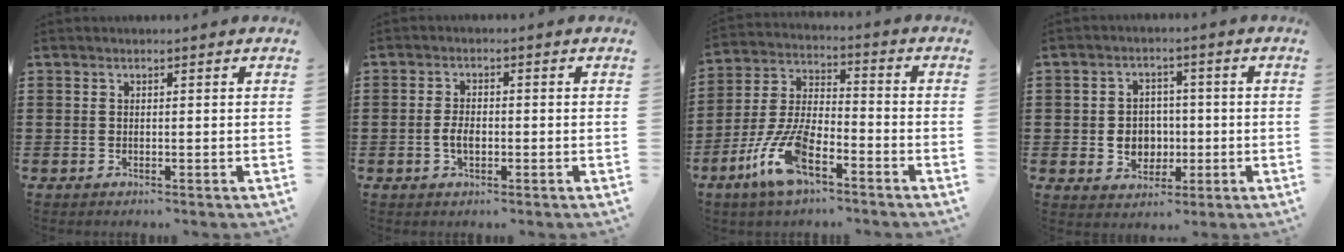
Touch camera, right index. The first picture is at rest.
{"total": 3.0, "force": [-0.6, 1.5, 2.5], "torque": [-0.055, -0.001, -0.013]}
{"total": 10.2, "force": [-5.9, 3.2, 7.6], "torque": [-0.191, -0.011, -0.118]}
{"total": 4.9, "force": [-0.6, 4.4, 2.0], "torque": [-0.035, 0.004, -0.015]}